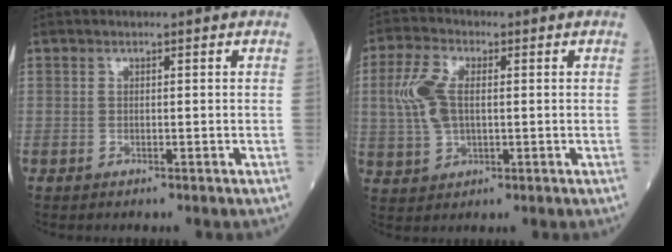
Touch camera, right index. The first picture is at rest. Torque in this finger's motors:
{"motor_torque": [0.19, 0.10, 0.15, 0.10]}